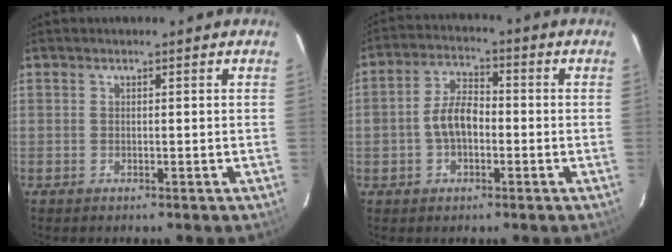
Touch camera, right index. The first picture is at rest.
{"total": 6.9, "force": [-1.4, 4.2, 5.2], "torque": [-0.103, 0.017, -0.021]}